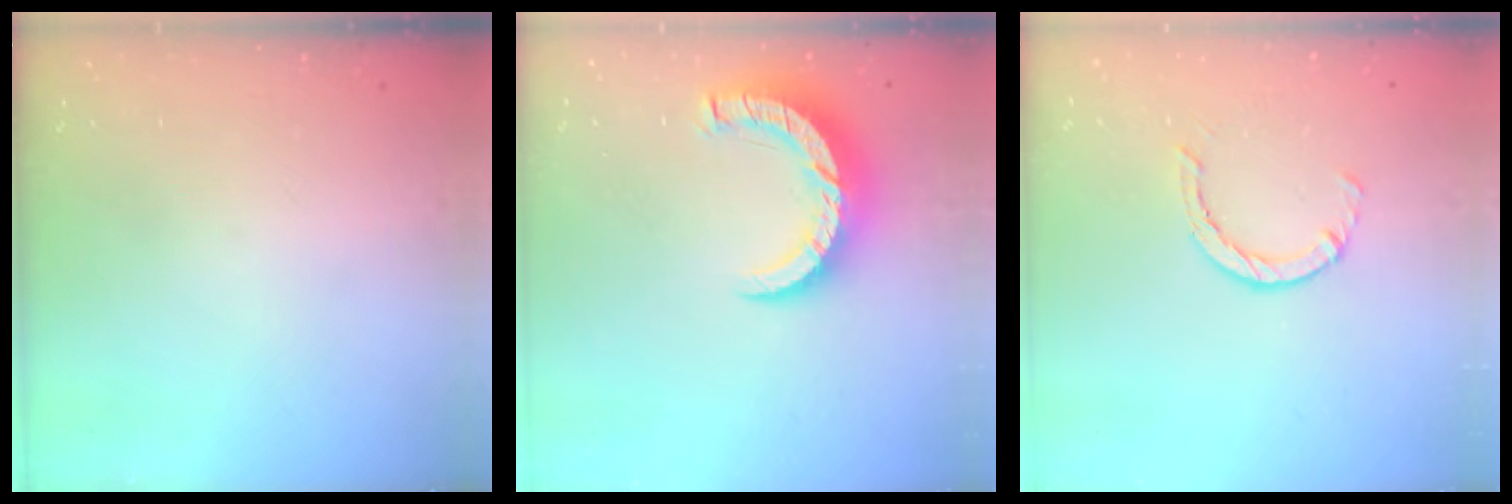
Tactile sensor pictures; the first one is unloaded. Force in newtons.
{"total": 8.9, "press": 8.9, "slide": 0.9}
{"total": 2.5, "press": 2.4, "slide": 0.4}